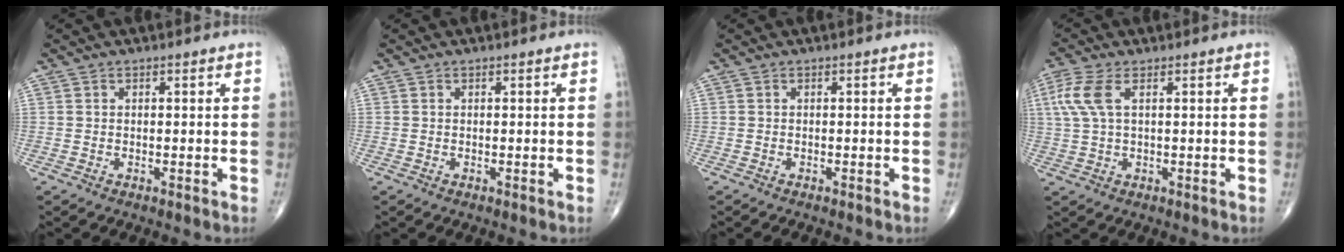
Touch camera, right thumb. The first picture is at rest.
{"total": 0.0}
{"total": 0.9, "force": [-0.8, 0.1, 0.4], "torque": [-0.005, 0.000, -0.009]}
{"total": 6.0, "force": [1.8, 2.5, 5.2], "torque": [-0.149, 0.014, 0.040]}